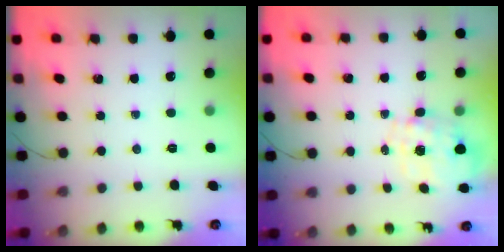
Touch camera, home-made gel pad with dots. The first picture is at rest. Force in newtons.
{"total": 1.1, "press": 1.0, "slide": 0.5}